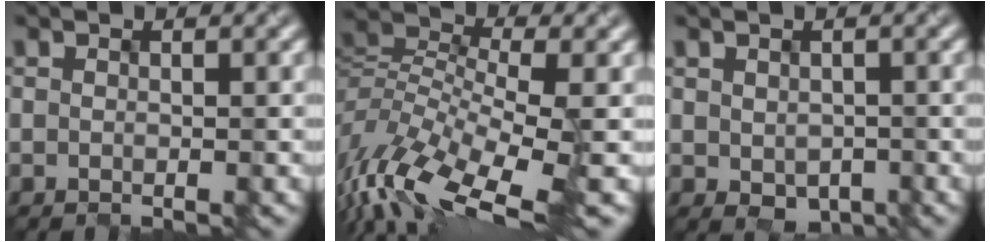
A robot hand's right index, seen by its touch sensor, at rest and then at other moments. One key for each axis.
{"total": 10.0, "fx": -4.4, "fy": 4.2, "fz": 8.0, "tx": -0.161, "ty": 0.002, "tz": -0.088}
{"total": 1.8, "fx": -0.3, "fy": 1.6, "fz": 0.8, "tx": -0.011, "ty": -0.010, "tz": 0.009}